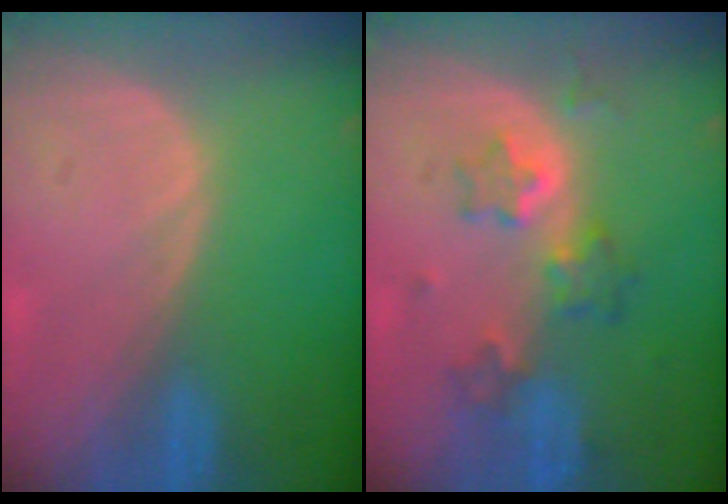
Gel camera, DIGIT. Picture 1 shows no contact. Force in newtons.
{"total": 6.0, "press": 5.8, "slide": 1.8}